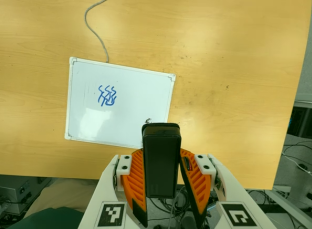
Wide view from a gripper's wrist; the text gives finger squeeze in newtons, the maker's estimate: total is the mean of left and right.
{"total": 5.0, "left": 3.9, "right": 6.0}